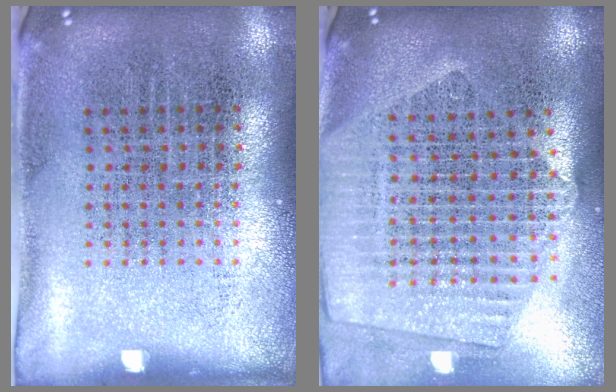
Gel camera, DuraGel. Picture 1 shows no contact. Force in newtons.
{"total": 2.3, "press": 2.1, "slide": 1.1}